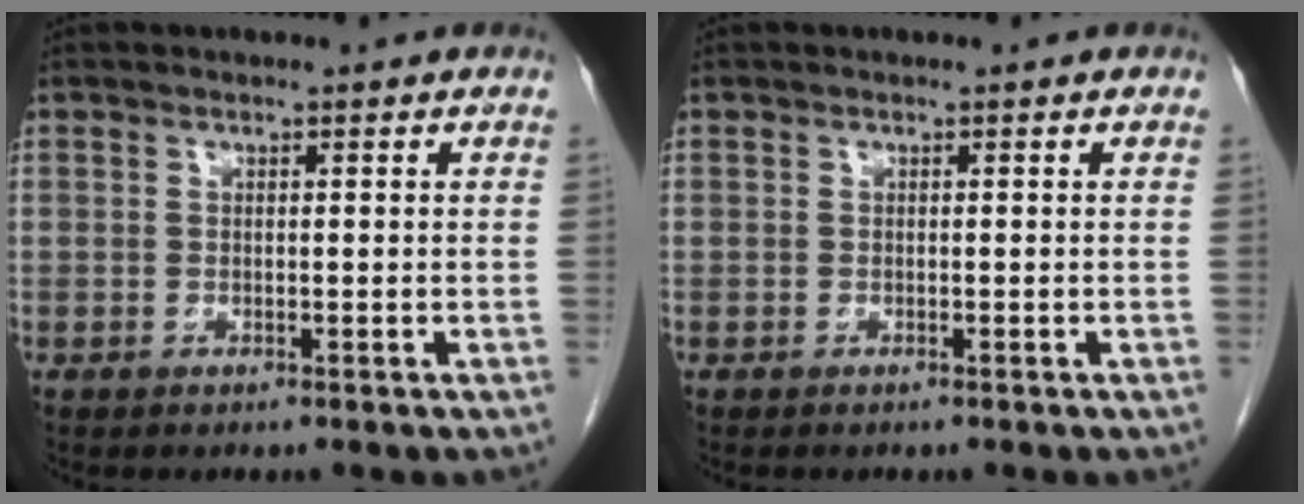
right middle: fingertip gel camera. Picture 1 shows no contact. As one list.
[{"total": 0.0}]